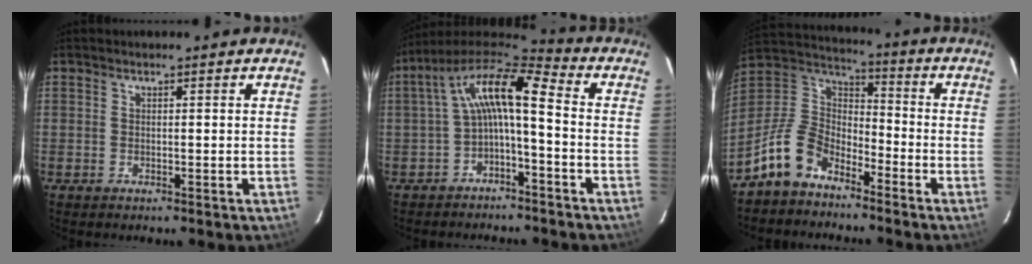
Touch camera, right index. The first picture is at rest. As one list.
[{"total": 11.2, "force": [-1.1, 3.3, 10.6], "torque": [-0.217, 0.026, -0.027]}, {"total": 11.8, "force": [-7.9, 6.7, 5.5], "torque": [-0.129, 0.028, -0.156]}]